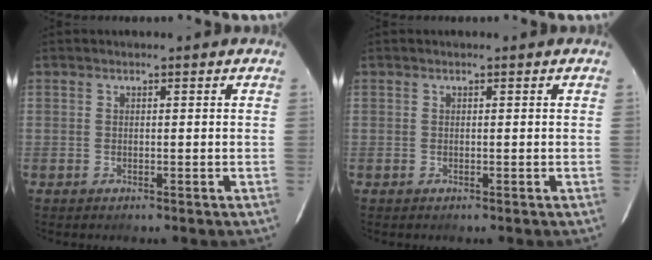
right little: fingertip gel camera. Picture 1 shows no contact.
{"total": 0.0}